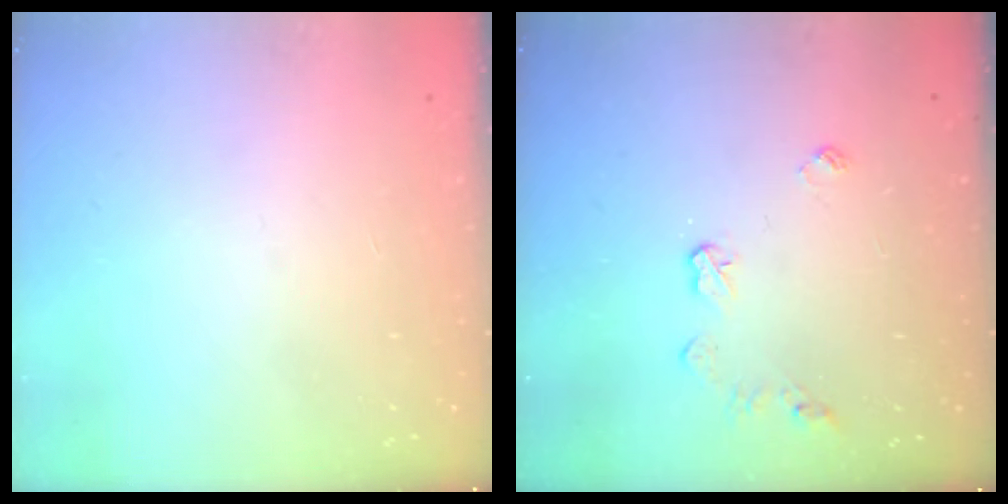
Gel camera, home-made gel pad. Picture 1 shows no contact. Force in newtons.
{"total": 6.1, "press": 6.0, "slide": 0.6}